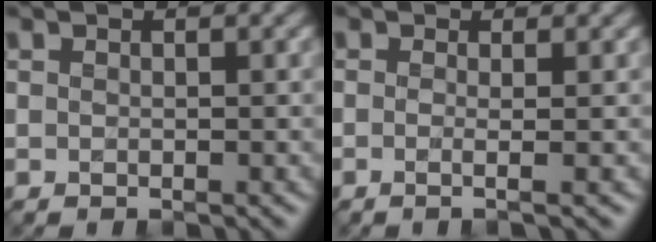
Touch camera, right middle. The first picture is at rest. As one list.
[{"total": 2.5, "force": [0.2, 1.1, 2.2], "torque": [-0.028, -0.003, -0.023]}]